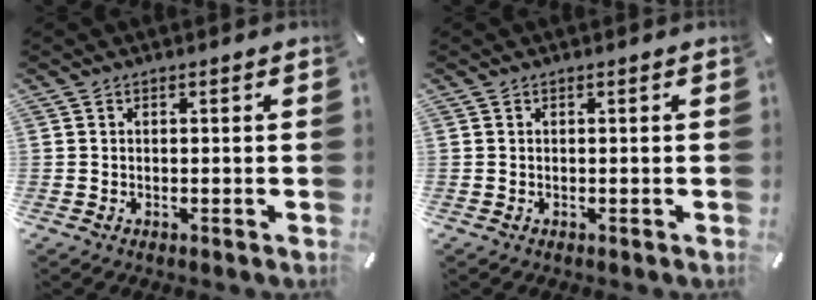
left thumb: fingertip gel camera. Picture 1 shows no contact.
{"total": 0.0}